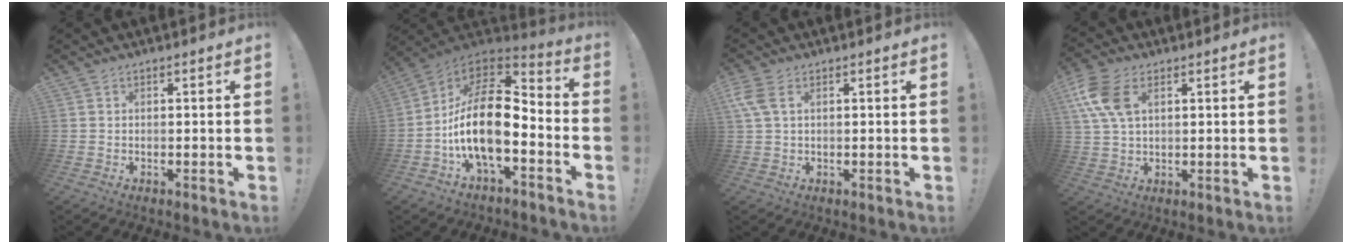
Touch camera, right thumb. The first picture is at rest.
{"total": 19.4, "force": [-3.4, 9.1, 16.7], "torque": [-0.317, 0.013, -0.054]}
{"total": 5.1, "force": [1.9, 2.7, 3.9], "torque": [-0.098, 0.002, 0.036]}
{"total": 11.2, "force": [3.9, 6.5, 8.2], "torque": [-0.181, 0.001, 0.075]}